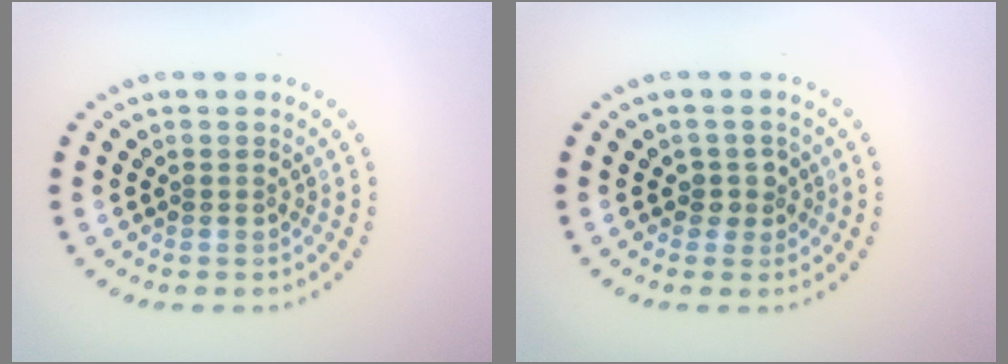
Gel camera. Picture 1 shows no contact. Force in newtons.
{"total": 1.5, "press": 1.3, "slide": 0.9}